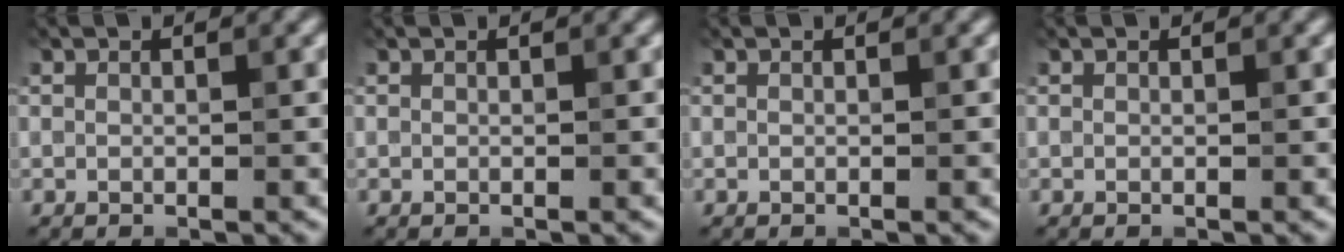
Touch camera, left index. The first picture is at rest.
{"total": 0.0}
{"total": 0.0}
{"total": 0.0}